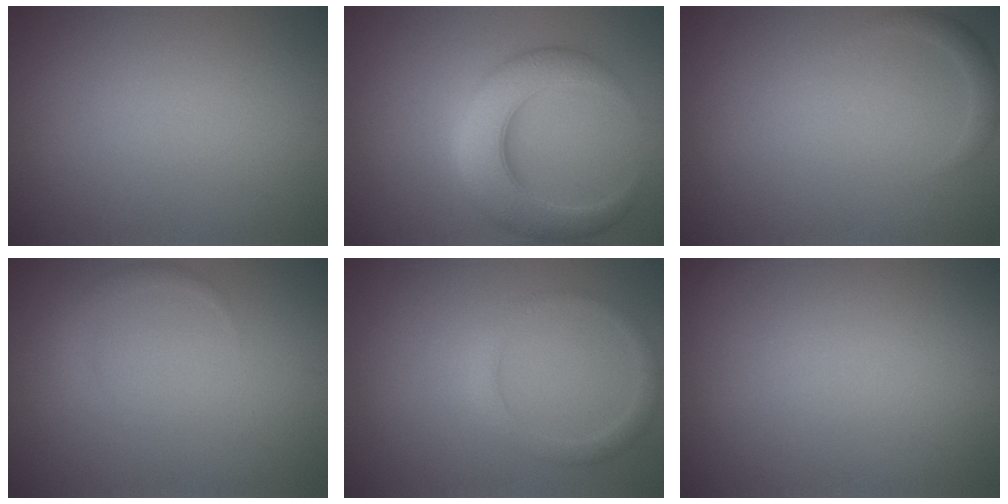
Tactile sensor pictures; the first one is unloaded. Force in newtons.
{"total": 6.5, "press": 6.5, "slide": 0.1}
{"total": 1.1, "press": 1.1, "slide": 0.2}
{"total": 1.2, "press": 1.2, "slide": 0.0}
{"total": 1.8, "press": 1.8, "slide": 0.1}
{"total": 0.6, "press": 0.6, "slide": 0.1}